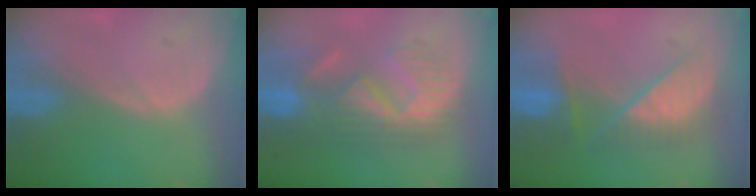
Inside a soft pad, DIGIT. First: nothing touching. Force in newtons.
{"total": 8.9, "press": 8.8, "slide": 1.5}
{"total": 7.2, "press": 7.2, "slide": 0.5}